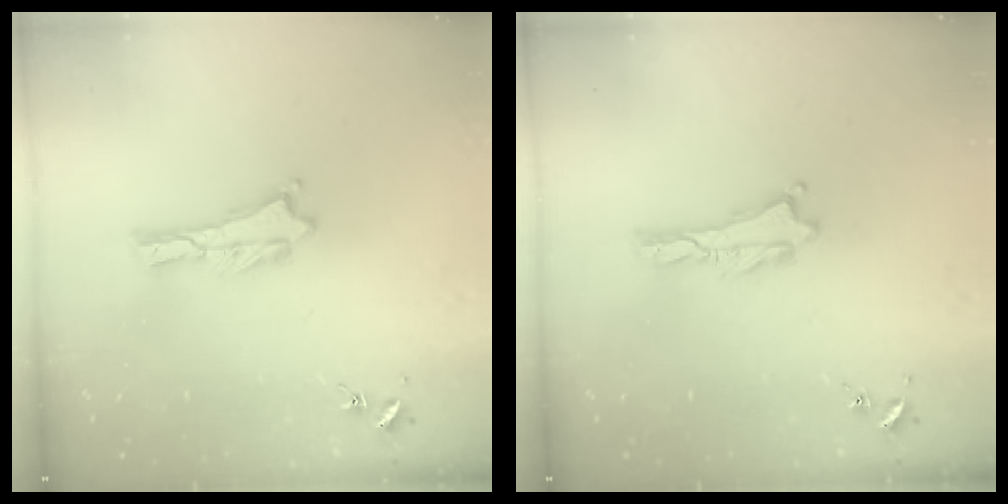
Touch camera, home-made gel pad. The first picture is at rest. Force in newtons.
{"total": 0.0}